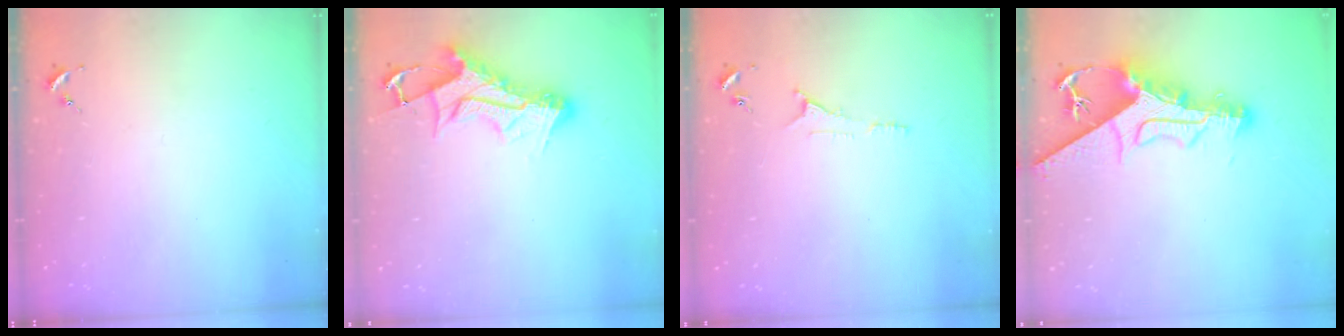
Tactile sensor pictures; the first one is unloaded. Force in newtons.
{"total": 12.7, "press": 12.6, "slide": 1.1}
{"total": 5.3, "press": 5.3, "slide": 0.6}
{"total": 13.2, "press": 13.2, "slide": 1.3}